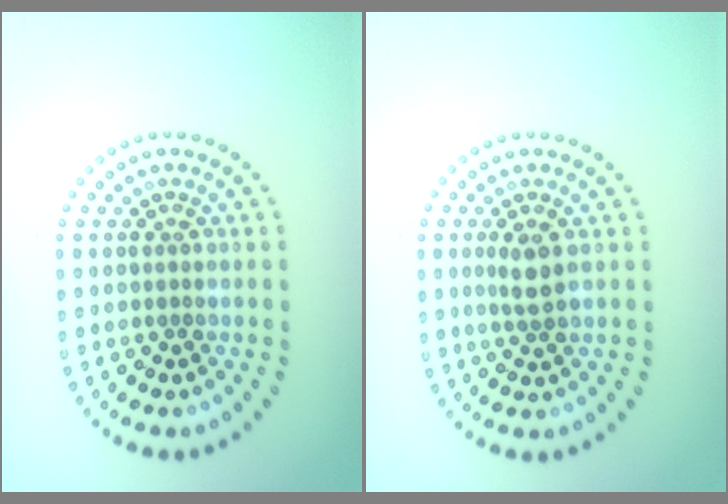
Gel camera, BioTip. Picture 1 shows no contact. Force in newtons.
{"total": 2.0, "press": 1.8, "slide": 0.9}